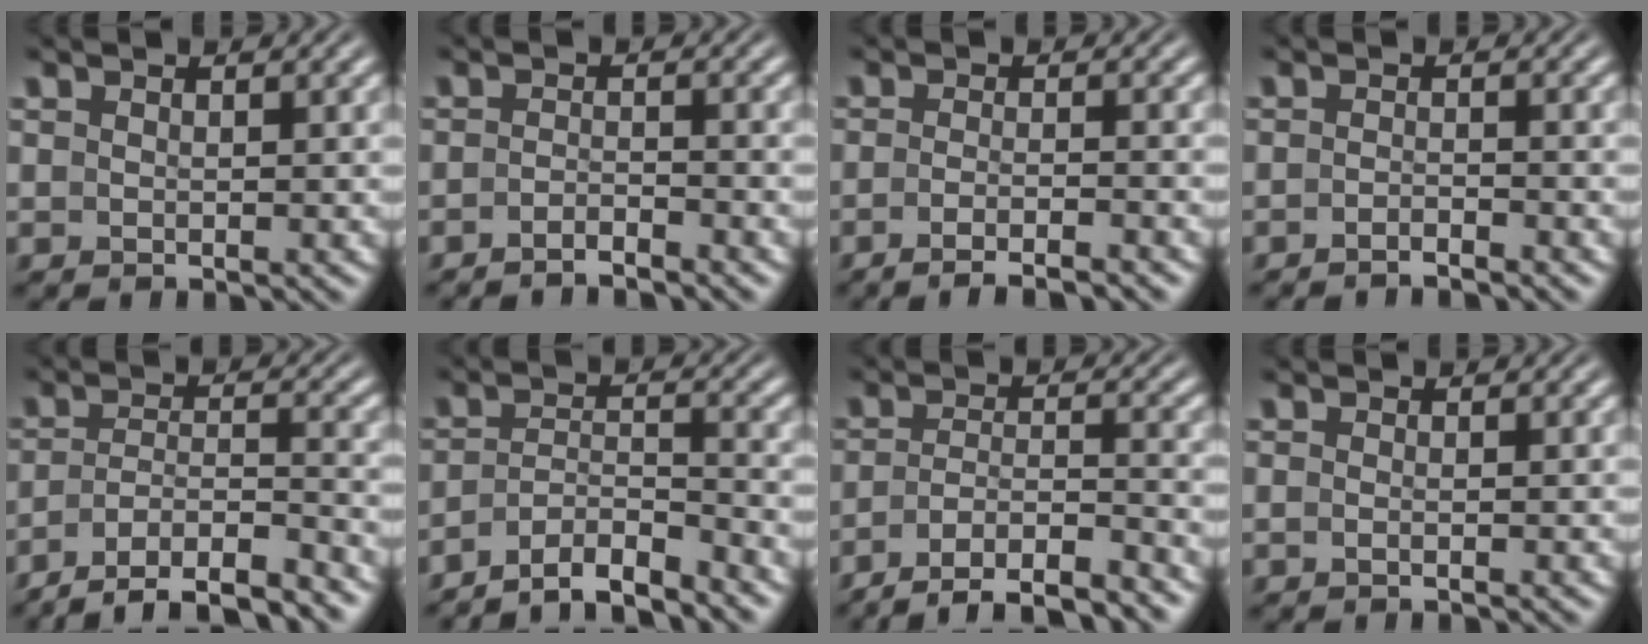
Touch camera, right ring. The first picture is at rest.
{"total": 2.6, "force": [-2.5, 0.1, 0.5], "torque": [-0.011, -0.006, -0.044]}
{"total": 4.7, "force": [-4.2, 0.3, 2.0], "torque": [-0.033, -0.012, -0.064]}
{"total": 2.1, "force": [-2.1, -0.1, 0.2], "torque": [-0.007, -0.005, -0.037]}
{"total": 9.0, "force": [-7.2, 4.3, 3.2], "torque": [-0.063, -0.032, -0.111]}
{"total": 6.5, "force": [-5.3, 3.1, 2.2], "torque": [-0.048, -0.024, -0.086]}
{"total": 8.3, "force": [-6.9, 3.5, 3.1], "torque": [-0.059, -0.032, -0.102]}
{"total": 0.8, "force": [-0.5, 0.0, 0.6], "torque": [-0.011, 0.002, -0.012]}